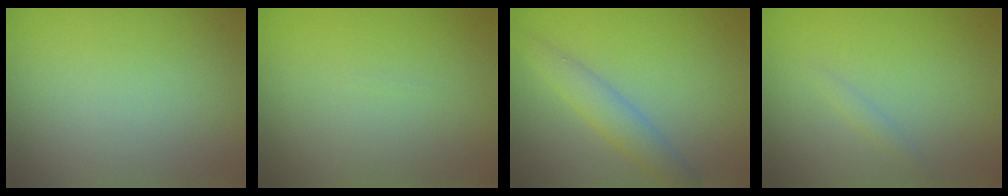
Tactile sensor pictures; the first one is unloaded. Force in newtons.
{"total": 0.0}
{"total": 2.8, "press": 2.8, "slide": 0.1}
{"total": 0.7, "press": 0.7, "slide": 0.1}